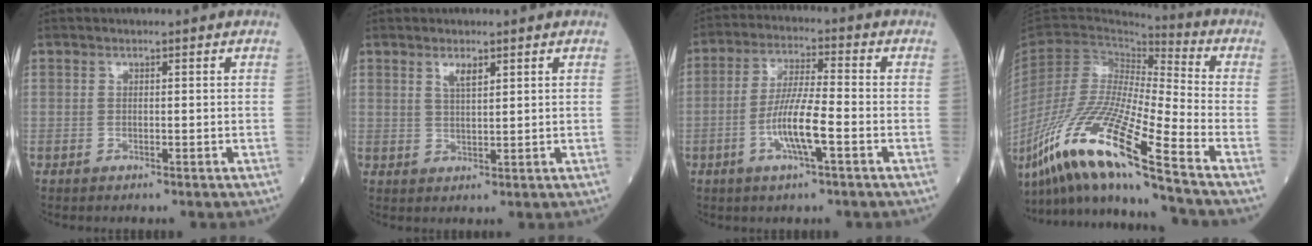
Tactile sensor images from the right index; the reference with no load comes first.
{"total": 2.3, "force": [1.4, 0.6, 1.7], "torque": [-0.036, 0.002, 0.030]}
{"total": 8.4, "force": [-2.8, 0.7, 7.8], "torque": [-0.155, -0.002, -0.056]}
{"total": 20.4, "force": [-13.5, -0.7, 15.3], "torque": [-0.329, -0.060, -0.260]}